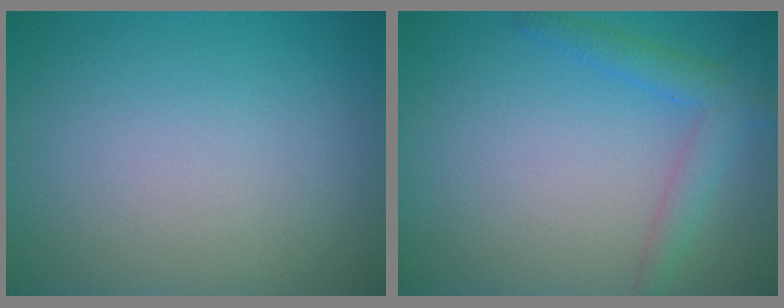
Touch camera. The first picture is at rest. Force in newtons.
{"total": 2.9, "press": 2.9, "slide": 0.1}